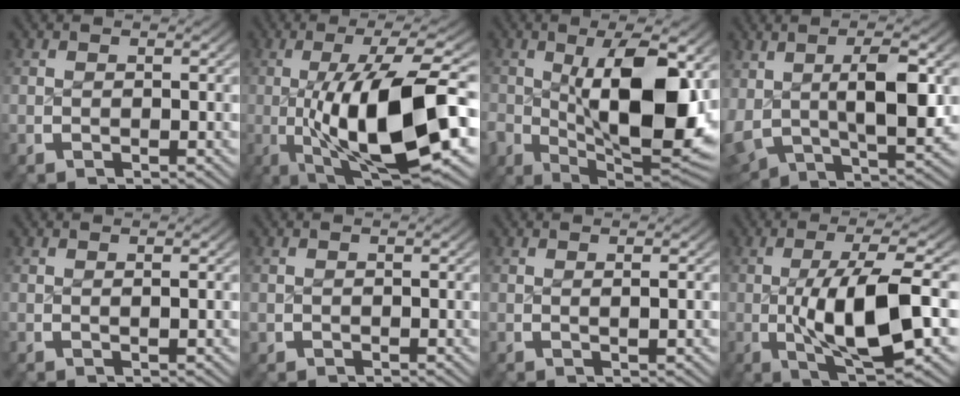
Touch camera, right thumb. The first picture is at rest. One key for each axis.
{"total": 16.1, "fx": -2.1, "fy": 7.0, "fz": 14.3, "tx": -0.262, "ty": -0.031, "tz": -0.014}
{"total": 15.6, "fx": -1.1, "fy": 8.6, "fz": 12.9, "tx": -0.224, "ty": -0.049, "tz": 0.016}
{"total": 8.6, "fx": 0.4, "fy": 5.2, "fz": 6.8, "tx": -0.140, "ty": -0.020, "tz": 0.026}
{"total": 0.5, "fx": 0.2, "fy": 0.0, "fz": 0.5, "tx": -0.008, "ty": 0.000, "tz": 0.005}
{"total": 0.7, "fx": -0.1, "fy": 0.6, "fz": 0.1, "tx": -0.003, "ty": -0.007, "tz": 0.001}
{"total": 0.8, "fx": 0.2, "fy": 0.0, "fz": 0.8, "tx": -0.013, "ty": 0.001, "tz": 0.005}
{"total": 10.4, "fx": -1.1, "fy": 4.3, "fz": 9.4, "tx": -0.185, "ty": -0.025, "tz": -0.004}